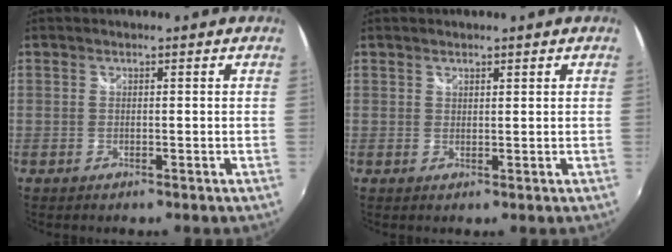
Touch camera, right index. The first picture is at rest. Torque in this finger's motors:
{"motor_torque": [0.38, 0.05, -0.01, 0.00]}